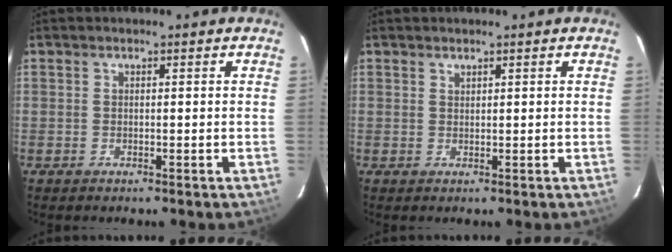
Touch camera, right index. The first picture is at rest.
{"total": 0.6, "force": [0.6, 0.1, 0.1], "torque": [-0.001, 0.001, 0.013]}